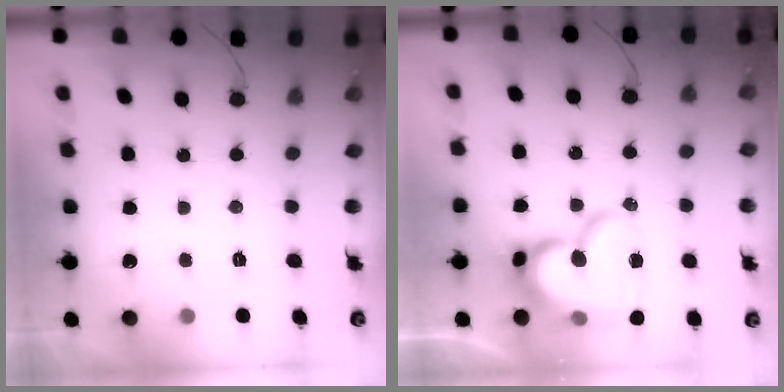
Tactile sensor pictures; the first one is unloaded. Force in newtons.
{"total": 18.1, "press": 18.1, "slide": 1.3}